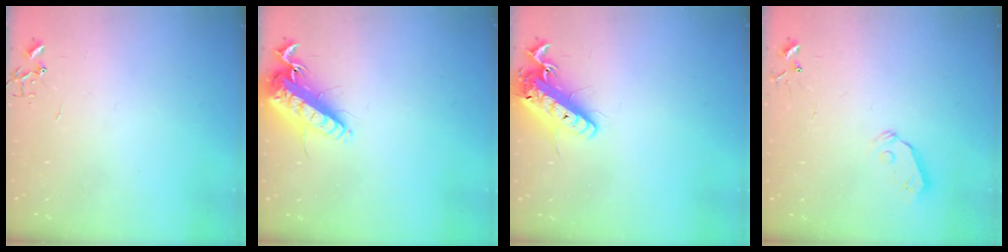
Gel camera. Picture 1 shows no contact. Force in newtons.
{"total": 15.8, "press": 15.5, "slide": 3.1}
{"total": 15.0, "press": 14.7, "slide": 3.1}
{"total": 6.4, "press": 6.4, "slide": 0.6}